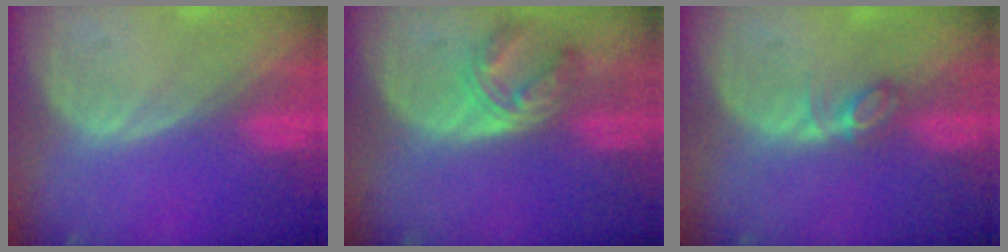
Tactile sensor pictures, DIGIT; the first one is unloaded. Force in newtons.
{"total": 5.4, "press": 5.3, "slide": 1.4}
{"total": 2.5, "press": 2.5, "slide": 0.4}